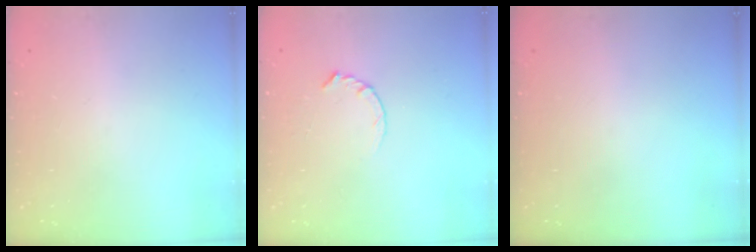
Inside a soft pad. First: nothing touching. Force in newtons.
{"total": 2.8, "press": 2.8, "slide": 0.4}
{"total": 0.0}